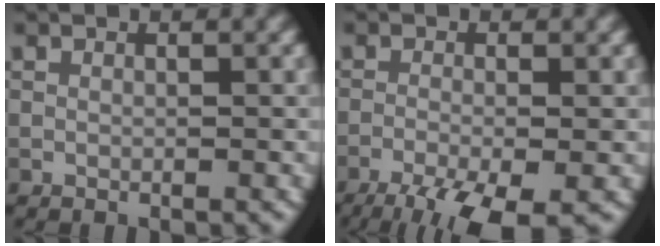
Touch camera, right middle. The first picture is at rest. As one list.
[{"total": 7.5, "force": [-4.9, 1.9, 5.3], "torque": [-0.093, -0.026, -0.090]}]